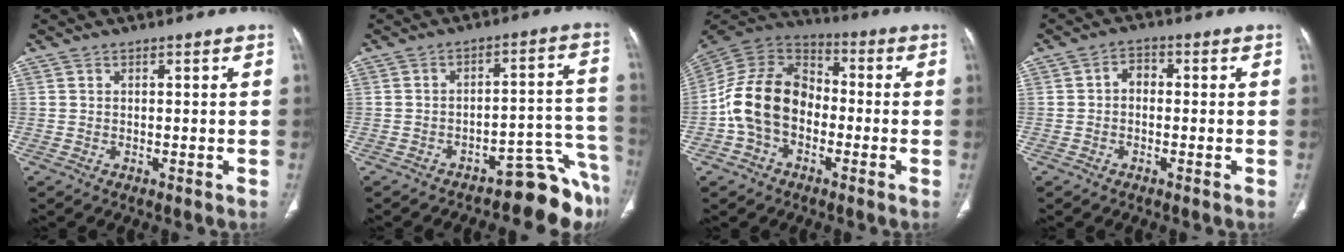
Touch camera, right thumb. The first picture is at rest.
{"total": 10.5, "force": [-9.0, 2.6, 4.8], "torque": [-0.015, 0.107, -0.124]}
{"total": 15.5, "force": [-3.1, 11.3, 10.2], "torque": [-0.179, 0.045, -0.069]}
{"total": 3.0, "force": [-0.3, 2.2, 1.9], "torque": [-0.019, 0.013, -0.015]}